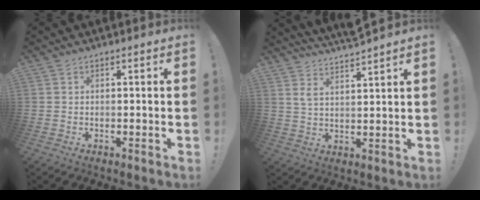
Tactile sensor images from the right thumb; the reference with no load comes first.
{"total": 5.8, "force": [5.0, 1.0, 2.9], "torque": [-0.052, -0.026, 0.089]}